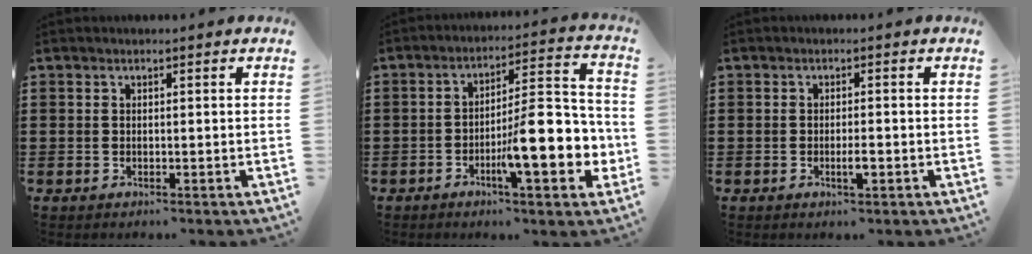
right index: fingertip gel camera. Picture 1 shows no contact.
{"total": 12.6, "force": [-3.9, 3.5, 11.4], "torque": [-0.166, -0.011, -0.071]}
{"total": 2.1, "force": [-0.7, 0.5, 1.9], "torque": [-0.033, 0.001, -0.013]}